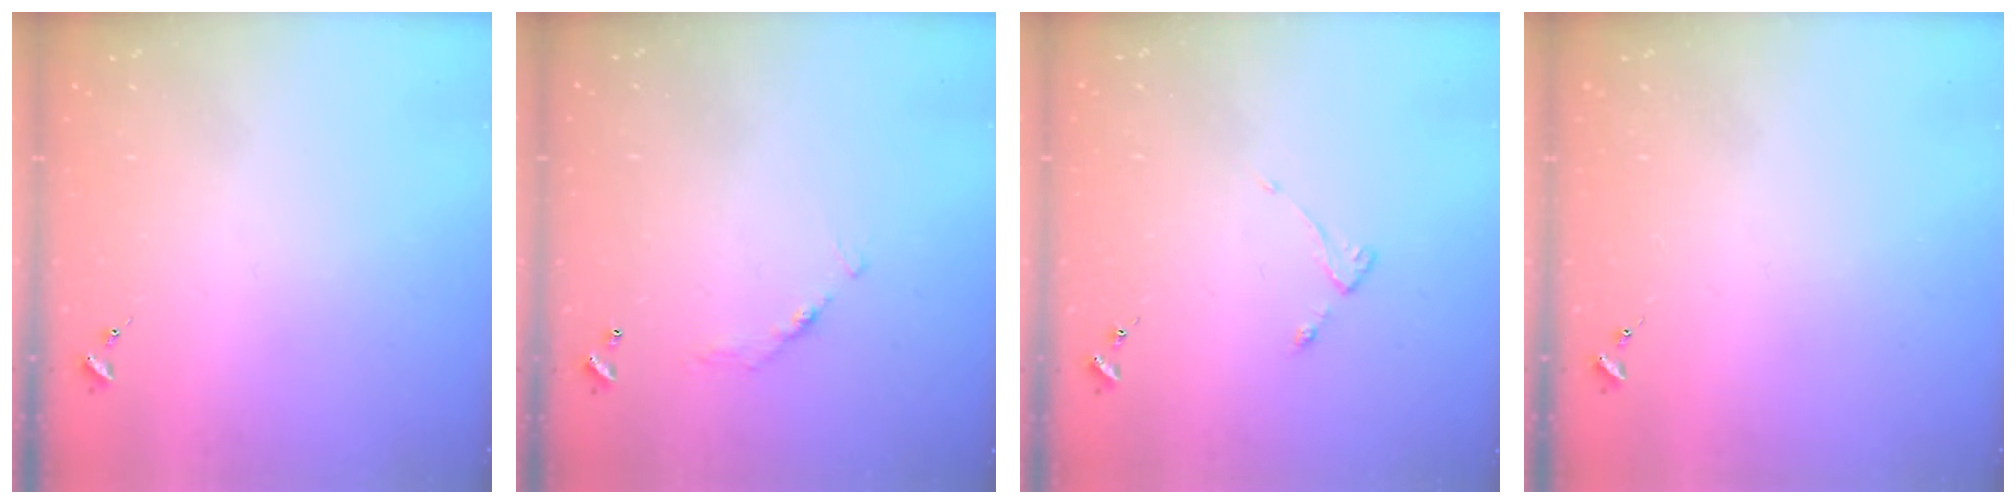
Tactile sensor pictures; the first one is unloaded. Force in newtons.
{"total": 6.8, "press": 6.8, "slide": 0.5}
{"total": 2.8, "press": 2.7, "slide": 0.5}
{"total": 0.0}